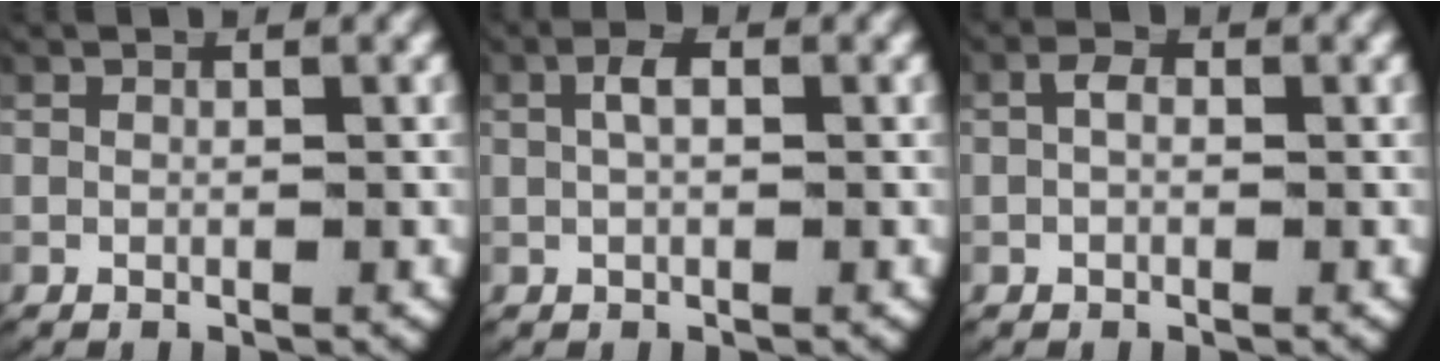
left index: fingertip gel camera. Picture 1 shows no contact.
{"total": 1.9, "force": [0.5, 0.9, 1.7], "torque": [-0.038, 0.001, 0.007]}
{"total": 1.5, "force": [0.2, 0.9, 1.2], "torque": [-0.027, -0.004, 0.007]}